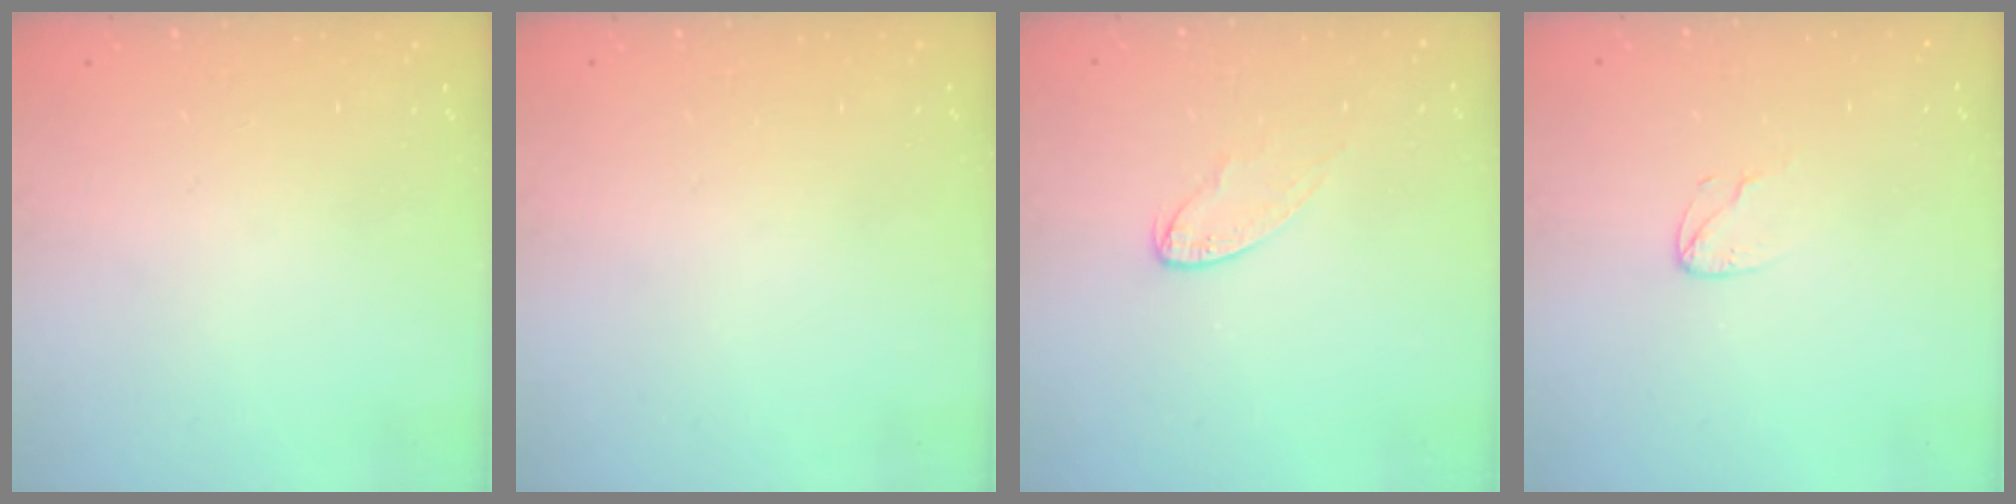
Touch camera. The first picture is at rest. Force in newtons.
{"total": 0.0}
{"total": 5.0, "press": 5.0, "slide": 0.4}
{"total": 3.7, "press": 3.7, "slide": 0.3}